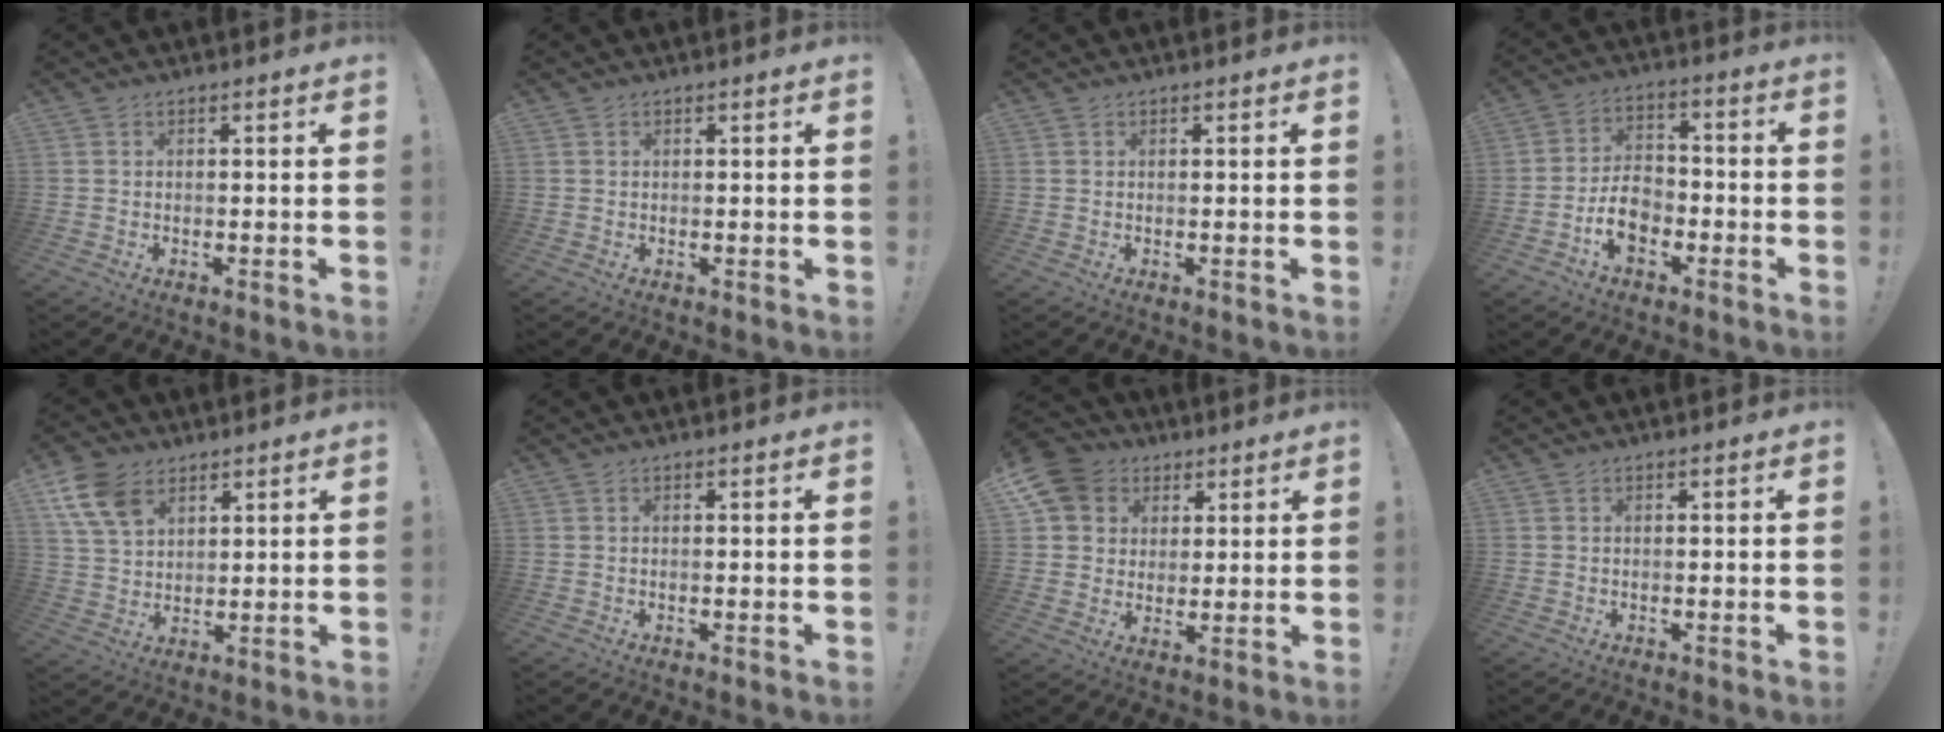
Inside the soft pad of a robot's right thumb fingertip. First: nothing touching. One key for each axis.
{"total": 0.7, "fx": 0.1, "fy": 0.7, "fz": -0.1, "tx": 0.010, "ty": -0.002, "tz": 0.000}
{"total": 0.0}
{"total": 9.4, "fx": -4.4, "fy": 6.2, "fz": 5.5, "tx": -0.101, "ty": 0.021, "tz": -0.079}
{"total": 11.4, "fx": 6.2, "fy": 7.5, "fz": 5.9, "tx": -0.114, "ty": -0.020, "tz": 0.122}
{"total": 0.0}
{"total": 10.8, "fx": 4.5, "fy": 9.2, "fz": 3.5, "tx": -0.049, "ty": -0.025, "tz": 0.093}
{"total": 0.0}